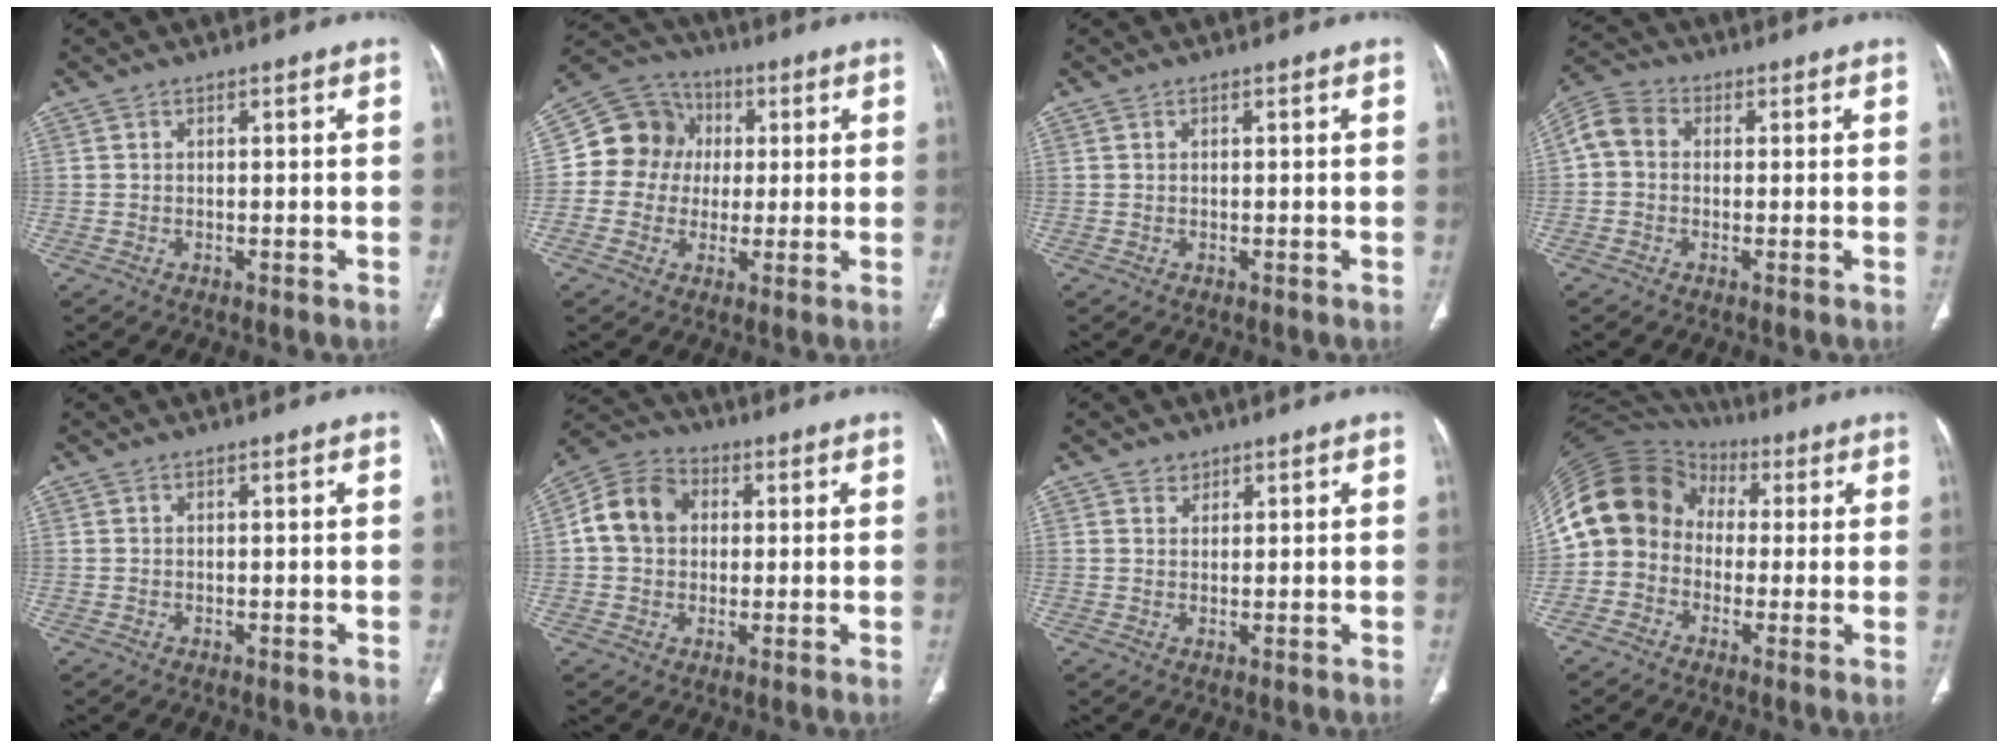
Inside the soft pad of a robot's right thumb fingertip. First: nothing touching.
{"total": 11.6, "force": [1.2, 10.7, 4.5], "torque": [-0.054, 0.019, 0.009]}
{"total": 0.0}
{"total": 6.0, "force": [0.3, 4.8, 3.5], "torque": [-0.066, 0.020, -0.006]}
{"total": 0.0}
{"total": 10.2, "force": [1.4, 8.3, 5.7], "torque": [-0.091, 0.021, 0.014]}
{"total": 1.7, "force": [1.1, 1.2, 0.1], "torque": [0.013, -0.006, 0.014]}
{"total": 14.1, "force": [0.1, 12.1, 7.2], "torque": [-0.127, 0.049, -0.010]}